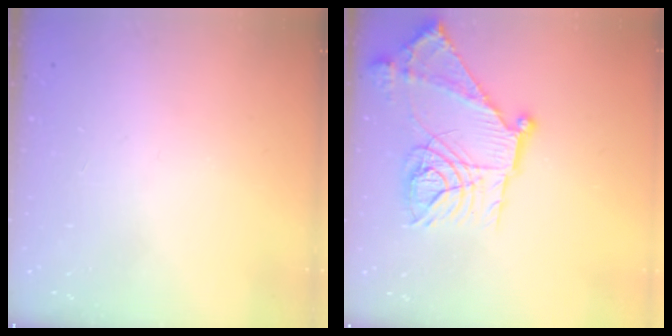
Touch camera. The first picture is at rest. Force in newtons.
{"total": 22.2, "press": 22.1, "slide": 2.3}